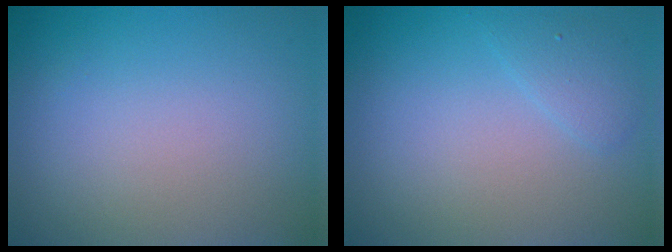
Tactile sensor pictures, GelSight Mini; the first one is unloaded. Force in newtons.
{"total": 1.5, "press": 1.5, "slide": 0.1}